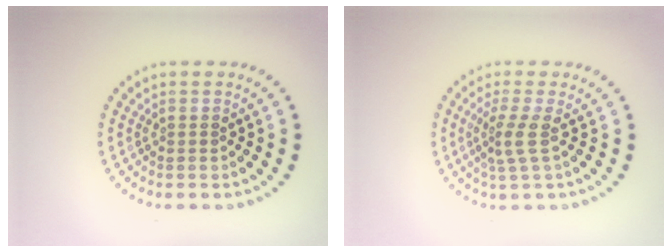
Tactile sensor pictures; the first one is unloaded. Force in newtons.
{"total": 2.3, "press": 1.6, "slide": 1.7}